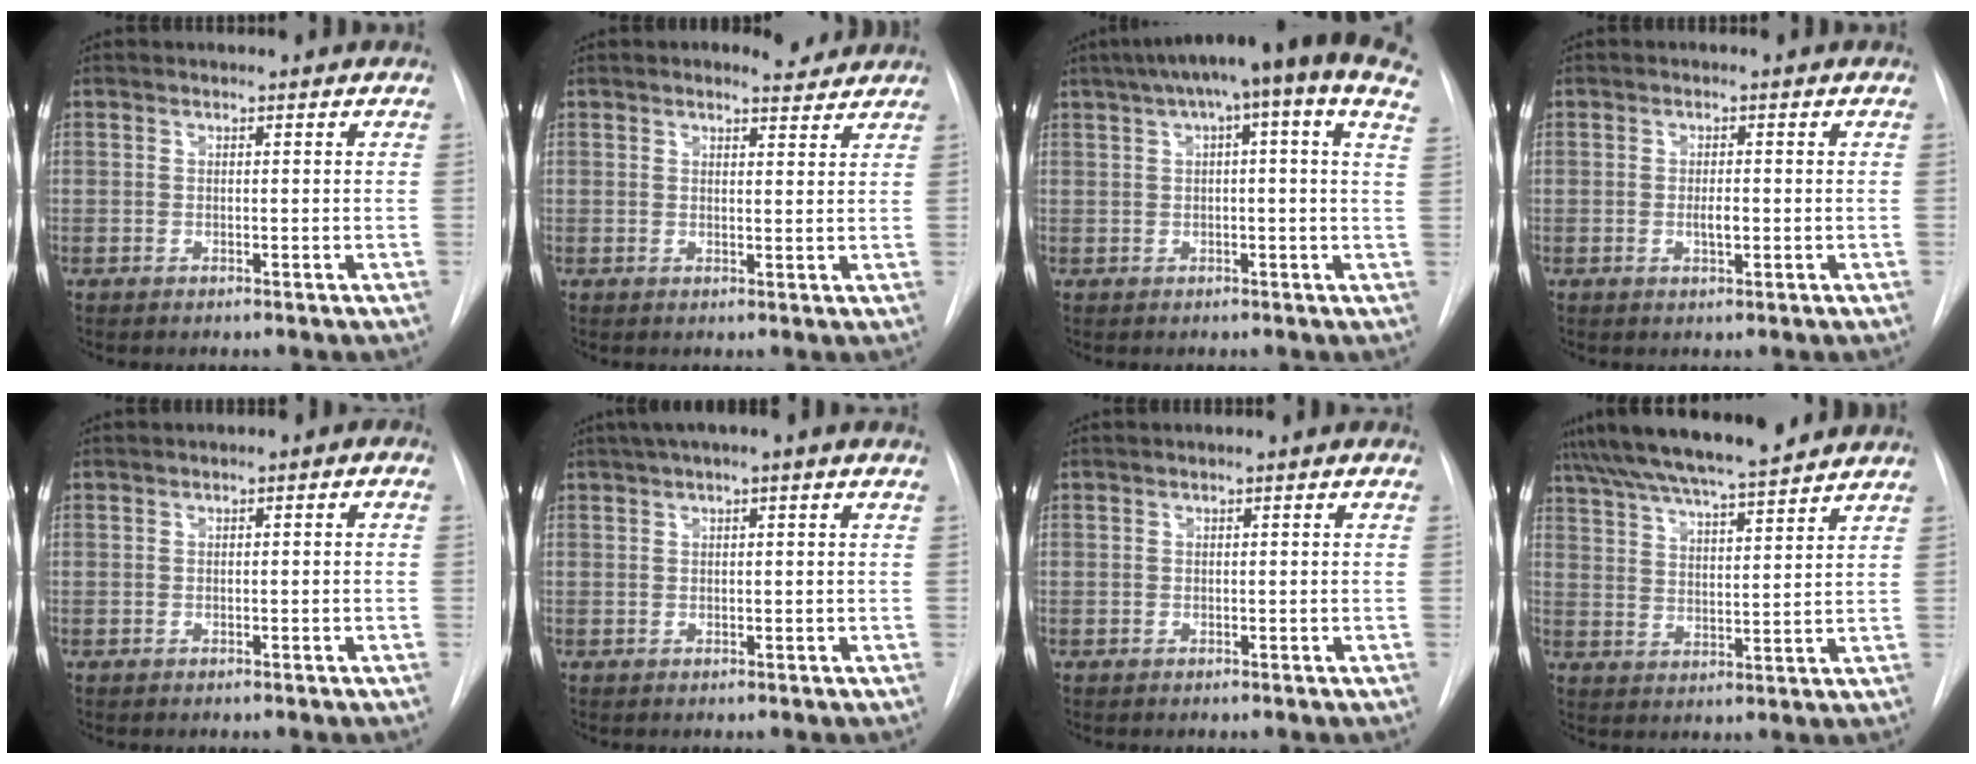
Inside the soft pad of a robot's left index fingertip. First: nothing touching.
{"total": 3.4, "force": [3.0, 1.2, 0.9], "torque": [-0.015, 0.003, 0.033]}
{"total": 18.1, "force": [11.6, 1.2, 13.9], "torque": [-0.218, 0.062, 0.138]}
{"total": 1.9, "force": [-0.3, 0.5, 1.8], "torque": [-0.034, 0.000, -0.005]}
{"total": 2.0, "force": [-0.2, 1.0, 1.6], "torque": [-0.023, 0.016, -0.004]}
{"total": 4.8, "force": [2.3, 0.6, 4.1], "torque": [-0.069, 0.030, 0.034]}
{"total": 0.6, "force": [-0.1, 0.3, 0.5], "torque": [-0.008, 0.004, -0.002]}
{"total": 15.3, "force": [13.5, 1.0, 7.1], "torque": [-0.123, 0.023, 0.213]}